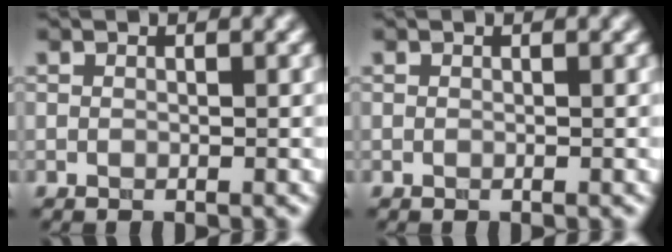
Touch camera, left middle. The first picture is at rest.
{"total": 0.0}